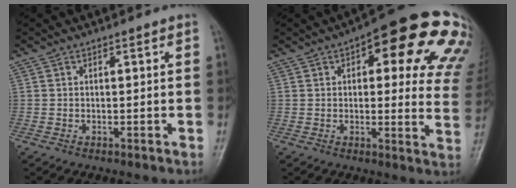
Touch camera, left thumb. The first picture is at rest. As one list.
[{"total": 22.0, "force": [10.4, 8.2, 17.5], "torque": [-0.169, -0.012, 0.110]}]